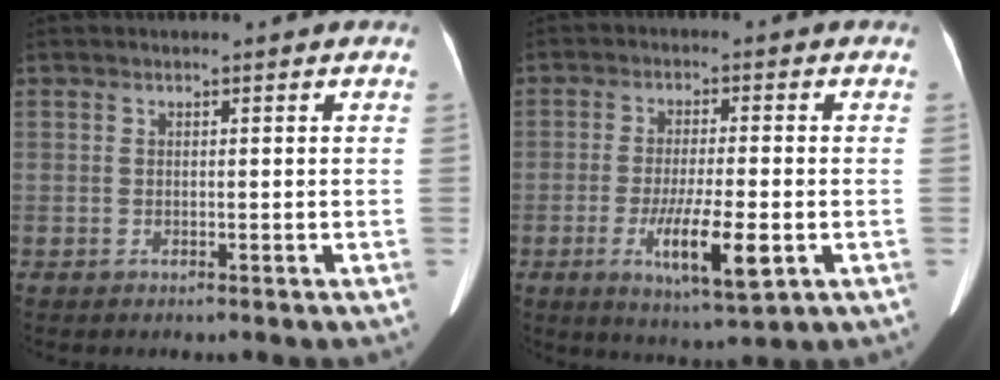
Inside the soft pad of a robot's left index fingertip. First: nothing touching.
{"total": 9.1, "force": [-2.9, 1.4, 8.5], "torque": [-0.152, -0.020, -0.046]}